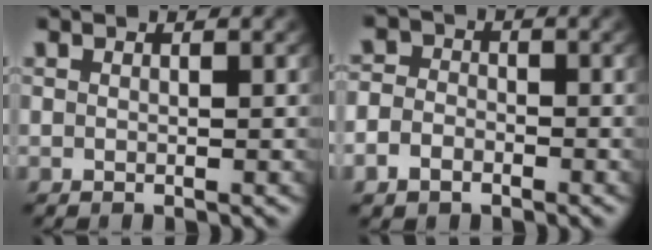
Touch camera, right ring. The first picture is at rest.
{"total": 4.0, "force": [-1.8, 3.4, 1.0], "torque": [-0.030, -0.015, -0.032]}